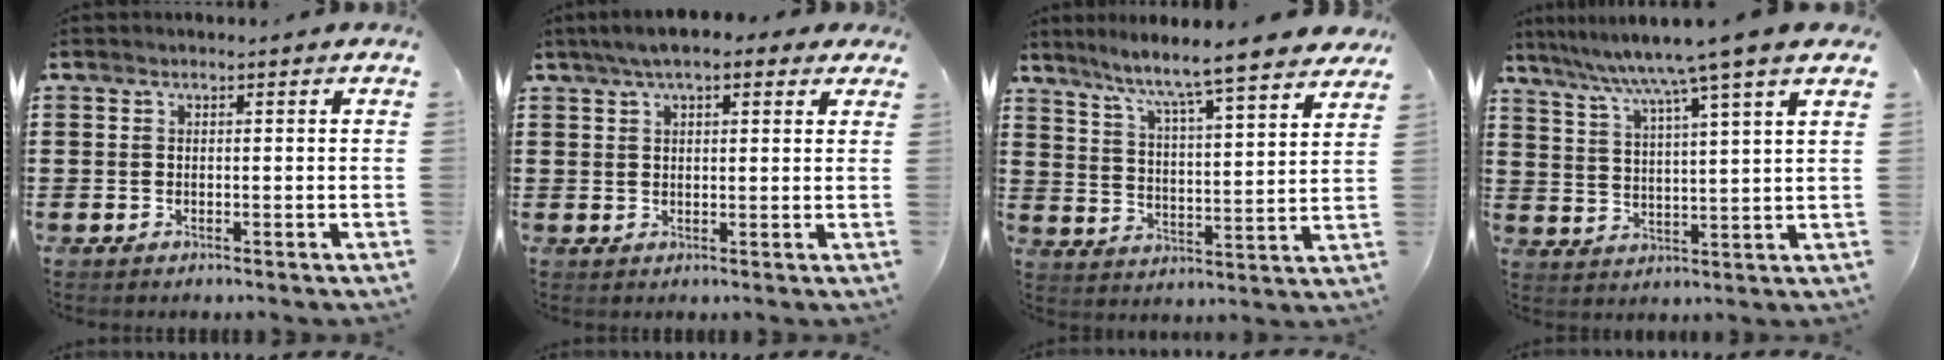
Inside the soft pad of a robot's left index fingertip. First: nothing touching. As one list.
[{"total": 4.7, "force": [3.4, 1.8, 2.8], "torque": [-0.064, 0.006, 0.060]}, {"total": 6.4, "force": [5.7, -0.8, 2.6], "torque": [-0.077, -0.049, 0.089]}, {"total": 7.1, "force": [5.6, -1.3, 4.2], "torque": [-0.102, -0.034, 0.088]}]